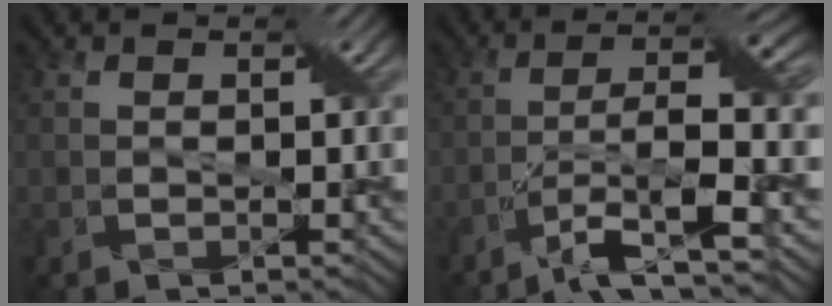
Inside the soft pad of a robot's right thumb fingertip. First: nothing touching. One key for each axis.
{"total": 9.5, "fx": -4.2, "fy": 1.7, "fz": 8.3, "tx": -0.145, "ty": 0.004, "tz": -0.079}